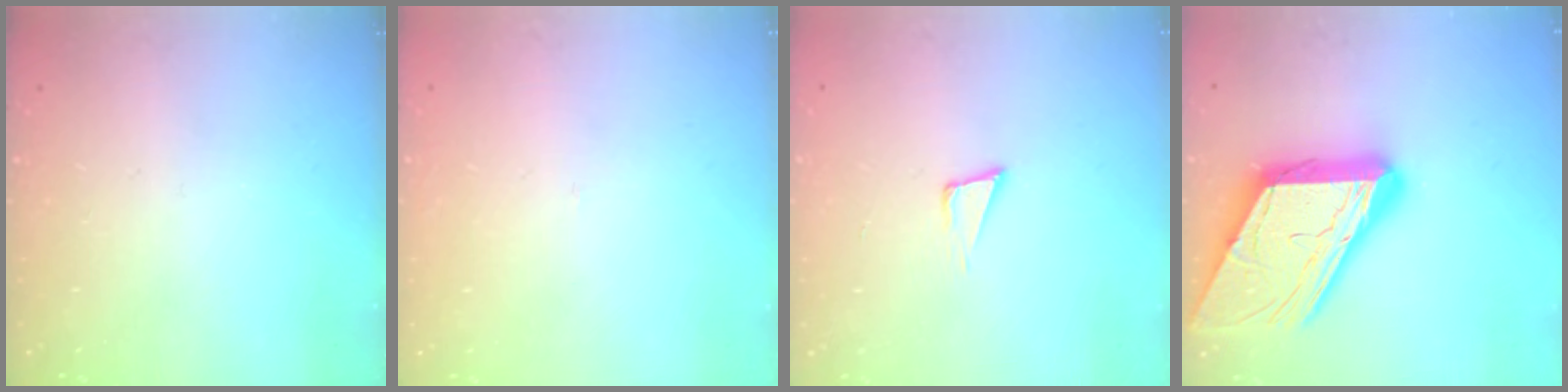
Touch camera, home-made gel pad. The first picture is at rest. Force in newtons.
{"total": 1.5, "press": 1.5, "slide": 0.1}
{"total": 3.9, "press": 2.6, "slide": 2.9}
{"total": 23.0, "press": 22.9, "slide": 2.4}